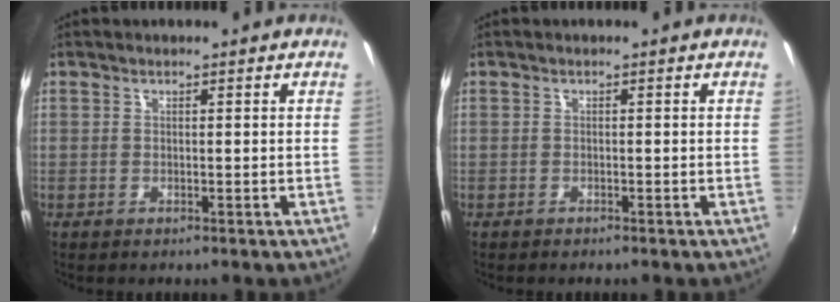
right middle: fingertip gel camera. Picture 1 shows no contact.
{"total": 0.5, "force": [-0.5, 0.1, 0.1], "torque": [-0.004, -0.003, -0.010]}